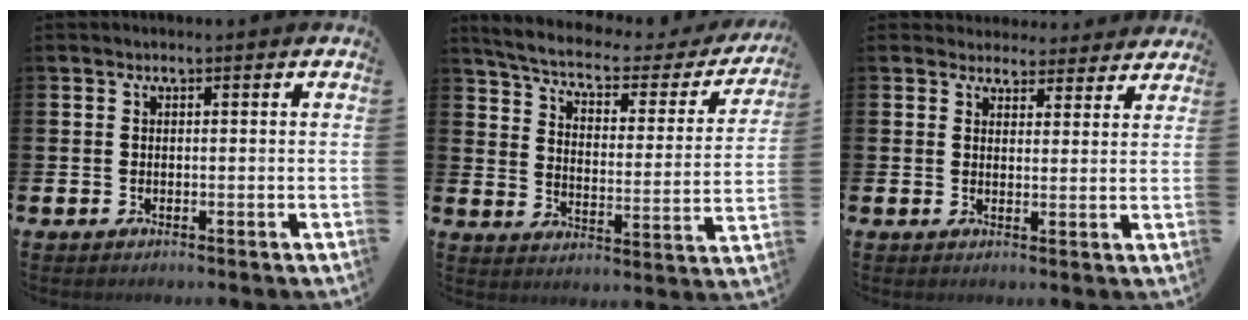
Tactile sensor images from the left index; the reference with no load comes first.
{"total": 5.4, "force": [4.4, 1.6, 2.6], "torque": [-0.078, -0.032, 0.066]}
{"total": 3.8, "force": [3.6, 1.3, -0.1], "torque": [0.004, -0.023, 0.064]}